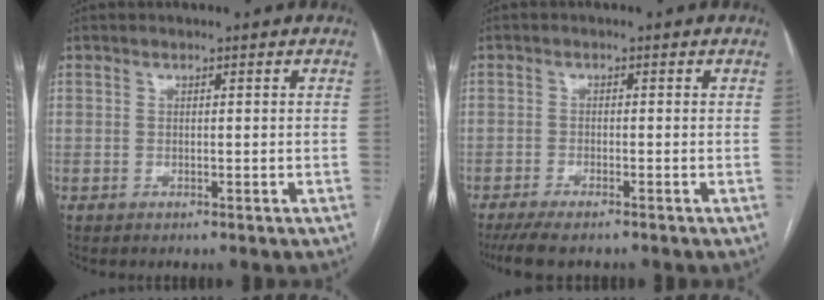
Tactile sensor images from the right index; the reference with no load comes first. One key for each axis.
{"total": 5.4, "fx": -4.3, "fy": 1.1, "fz": 3.1, "tx": -0.050, "ty": -0.011, "tz": -0.072}